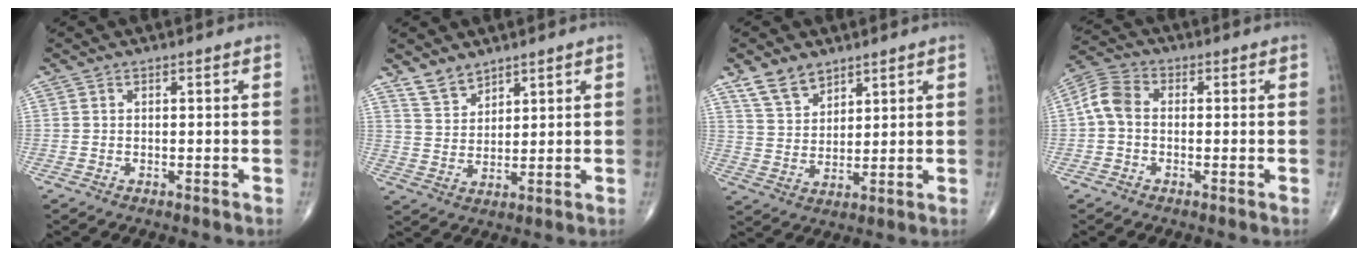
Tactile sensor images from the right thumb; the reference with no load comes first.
{"total": 5.0, "force": [4.2, 2.3, 1.4], "torque": [-0.014, -0.027, 0.088]}
{"total": 7.2, "force": [5.2, 4.0, 2.8], "torque": [-0.035, -0.028, 0.107]}
{"total": 5.8, "force": [-0.3, 4.1, 4.1], "torque": [-0.076, 0.018, -0.018]}